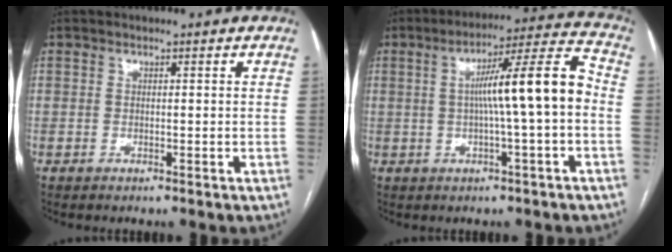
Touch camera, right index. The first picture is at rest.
{"total": 11.7, "force": [-0.4, -0.1, 11.7], "torque": [-0.182, 0.026, -0.010]}